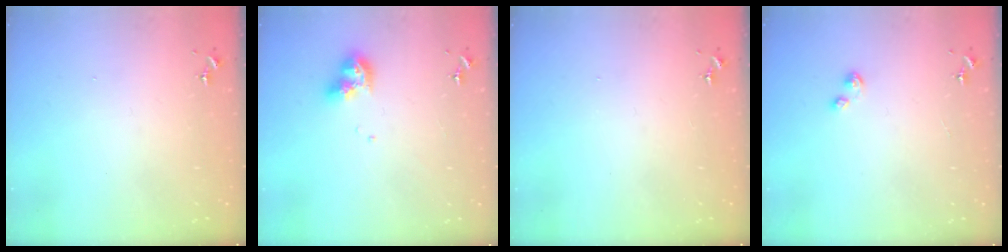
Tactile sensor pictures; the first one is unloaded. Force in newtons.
{"total": 9.6, "press": 9.5, "slide": 1.2}
{"total": 0.0}
{"total": 2.2, "press": 2.2, "slide": 0.3}